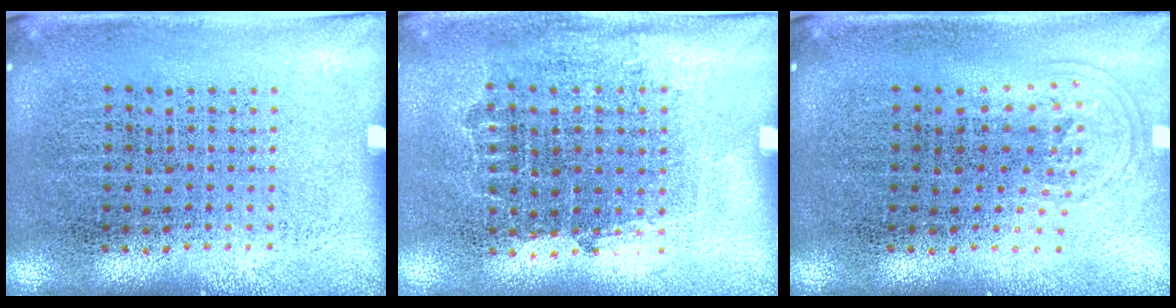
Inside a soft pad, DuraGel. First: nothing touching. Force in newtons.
{"total": 0.8, "press": 0.7, "slide": 0.3}
{"total": 0.9, "press": 0.7, "slide": 0.7}